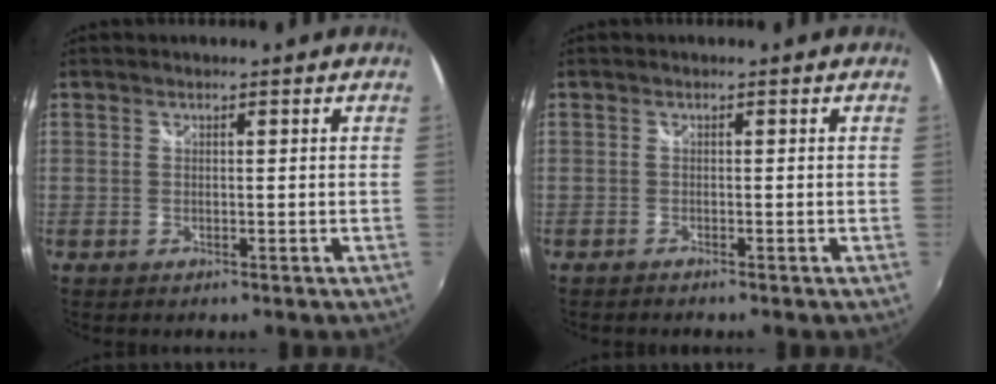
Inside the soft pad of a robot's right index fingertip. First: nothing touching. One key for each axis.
{"total": 0.8, "fx": -0.8, "fy": 0.1, "fz": 0.1, "tx": -0.005, "ty": -0.006, "tz": -0.016}